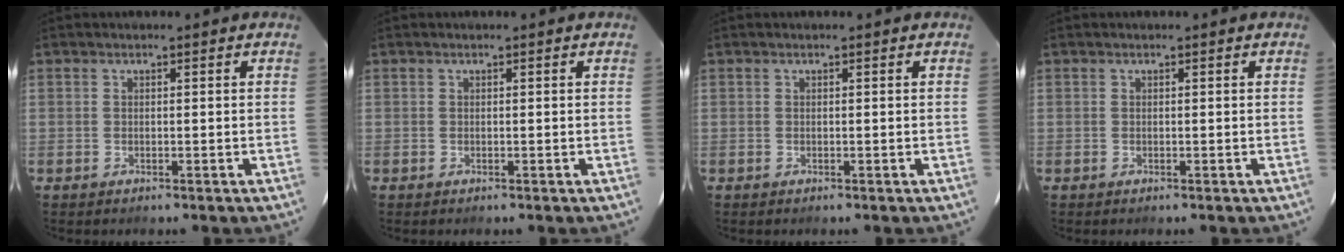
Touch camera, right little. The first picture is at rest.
{"total": 0.0}
{"total": 0.0}
{"total": 0.0}